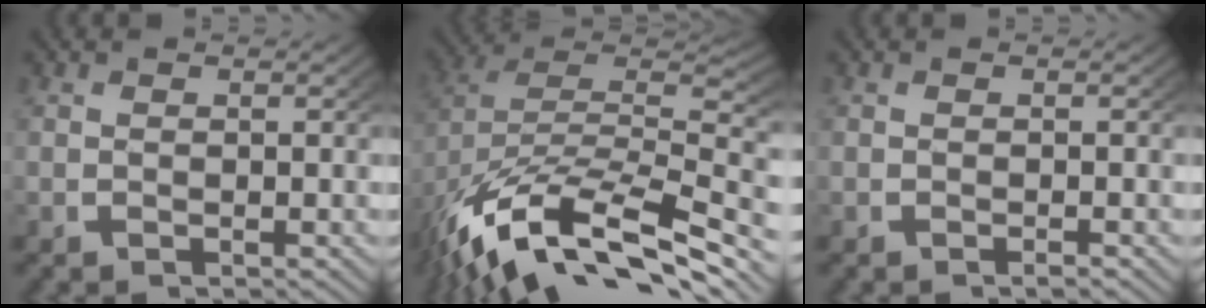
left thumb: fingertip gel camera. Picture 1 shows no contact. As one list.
[{"total": 15.9, "force": [-5.5, 9.9, 11.2], "torque": [-0.222, -0.042, -0.067]}, {"total": 0.5, "force": [-0.4, 0.0, 0.3], "torque": [-0.003, 0.003, -0.008]}]